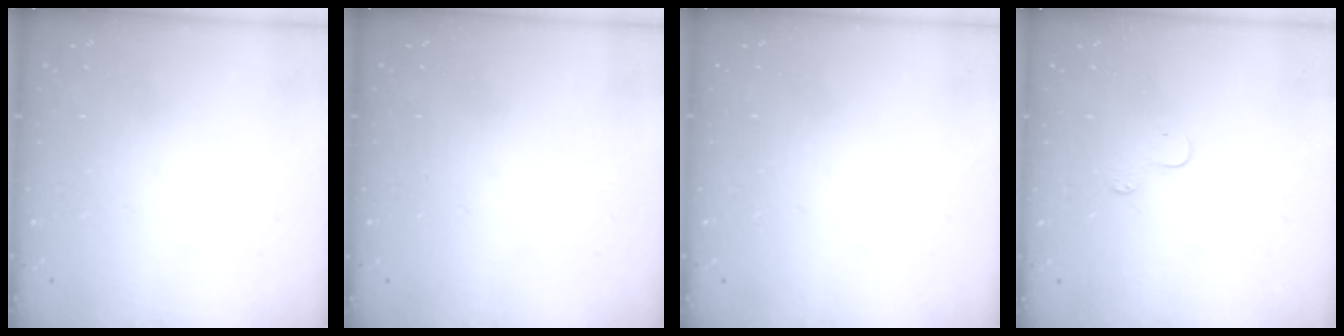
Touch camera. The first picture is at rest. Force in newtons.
{"total": 0.8, "press": 0.5, "slide": 0.6}
{"total": 0.0}
{"total": 3.3, "press": 3.3, "slide": 0.3}